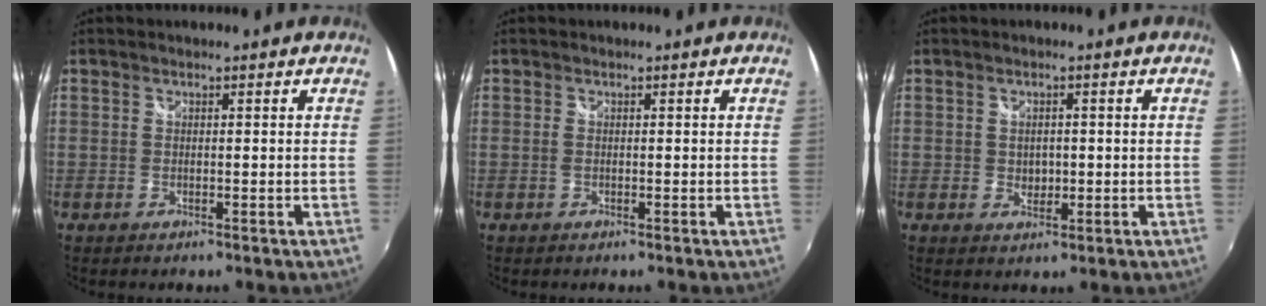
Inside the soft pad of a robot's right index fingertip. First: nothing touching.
{"total": 0.5, "force": [0.0, 0.3, 0.5], "torque": [-0.011, -0.001, -0.002]}
{"total": 2.7, "force": [-0.1, 2.2, 1.6], "torque": [-0.025, 0.000, -0.001]}